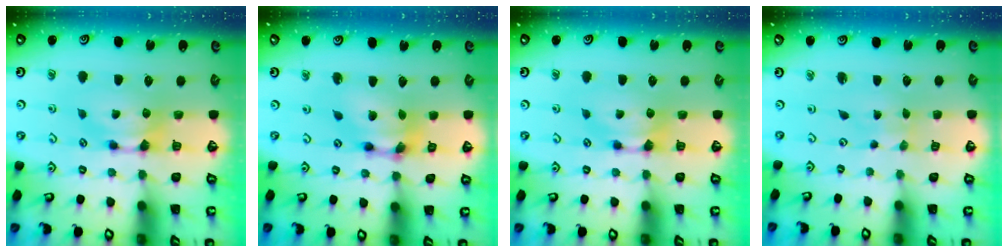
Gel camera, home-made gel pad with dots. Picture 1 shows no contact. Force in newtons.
{"total": 6.3, "press": 5.9, "slide": 2.3}
{"total": 0.0}
{"total": 5.3, "press": 5.2, "slide": 0.6}